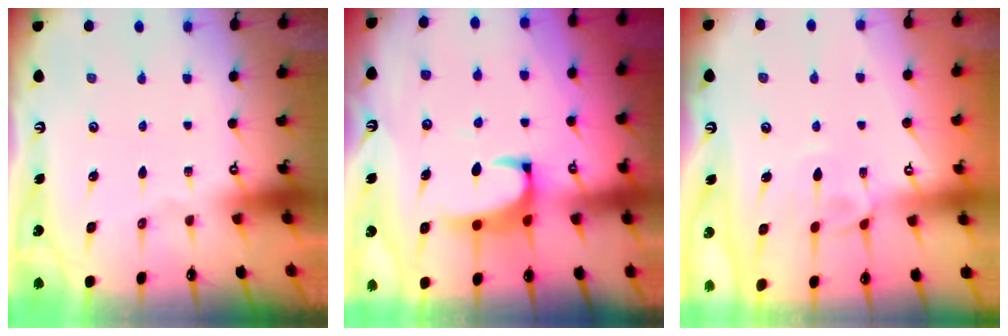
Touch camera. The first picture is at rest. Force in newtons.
{"total": 2.2, "press": 1.9, "slide": 1.0}
{"total": 1.6, "press": 1.3, "slide": 1.0}